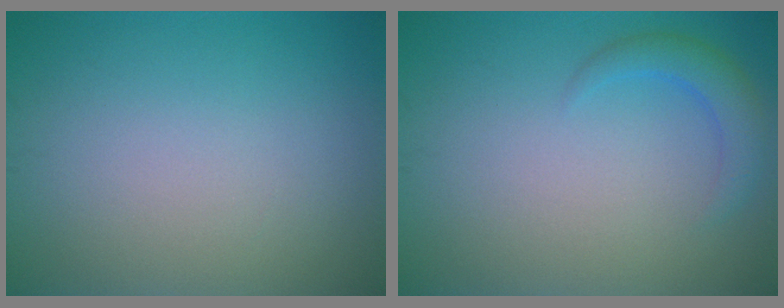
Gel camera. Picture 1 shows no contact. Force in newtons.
{"total": 2.4, "press": 2.4, "slide": 0.2}